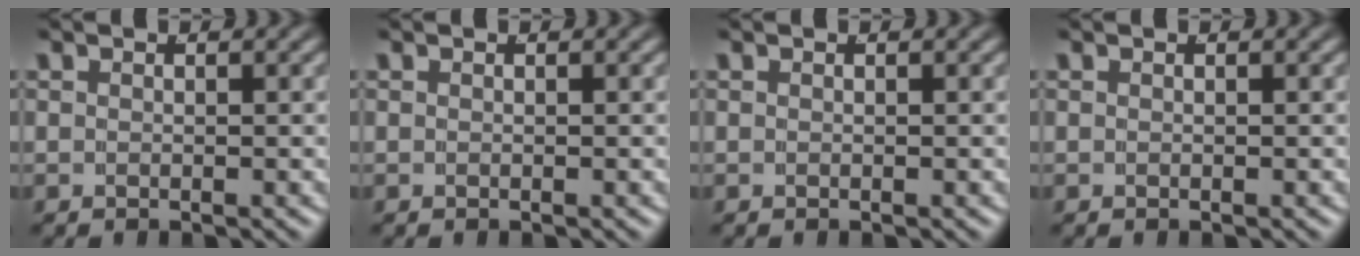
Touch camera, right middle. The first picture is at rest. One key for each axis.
{"total": 0.0}
{"total": 0.0}
{"total": 0.0}